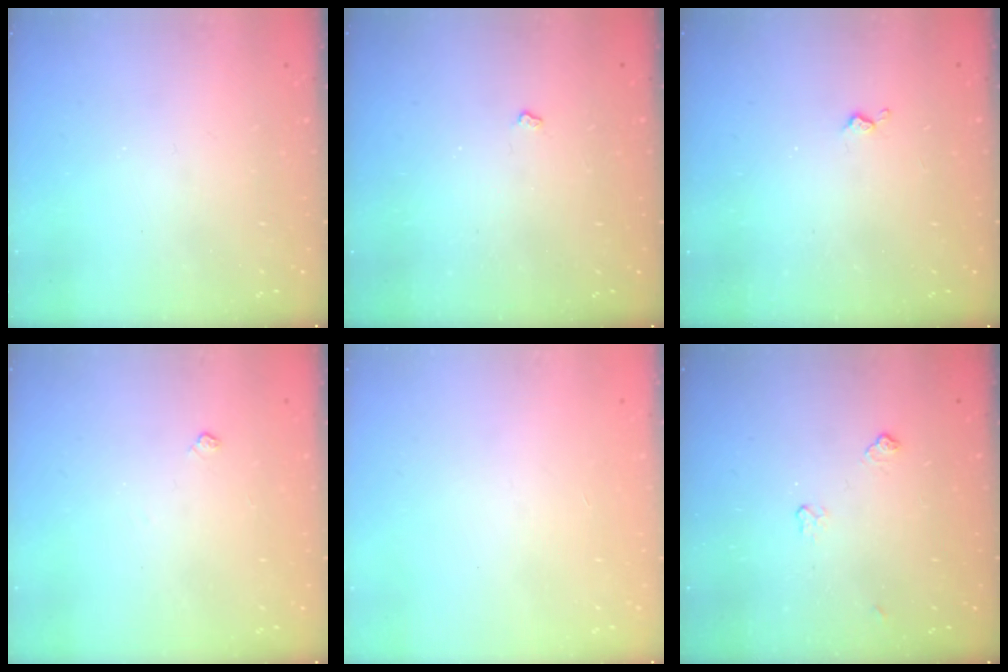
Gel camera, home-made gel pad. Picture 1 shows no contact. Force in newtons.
{"total": 2.6, "press": 2.6, "slide": 0.4}
{"total": 3.0, "press": 2.9, "slide": 0.4}
{"total": 3.2, "press": 3.1, "slide": 0.5}
{"total": 0.0}
{"total": 3.8, "press": 3.8, "slide": 0.5}